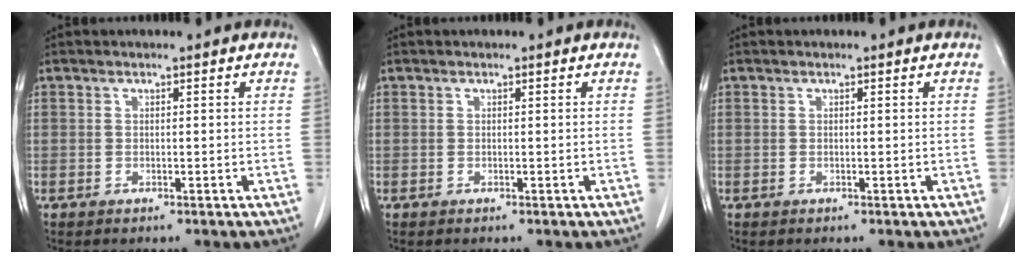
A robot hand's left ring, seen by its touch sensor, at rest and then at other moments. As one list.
[{"total": 0.0}, {"total": 0.0}]